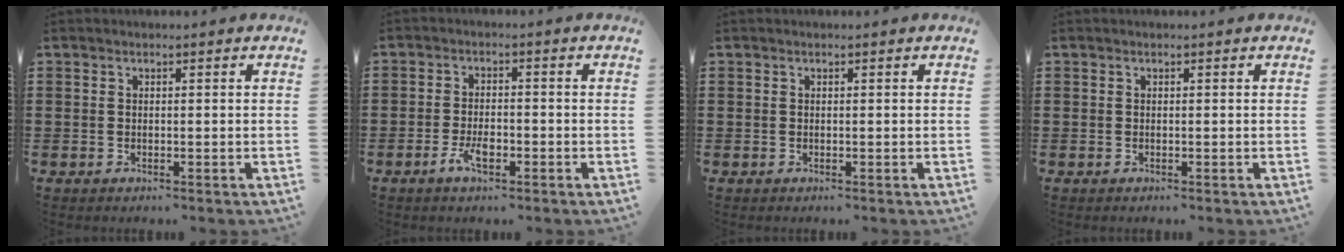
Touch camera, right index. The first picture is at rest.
{"total": 3.6, "force": [-1.7, 1.5, 2.8], "torque": [-0.062, 0.000, -0.034]}
{"total": 0.0}
{"total": 0.0}